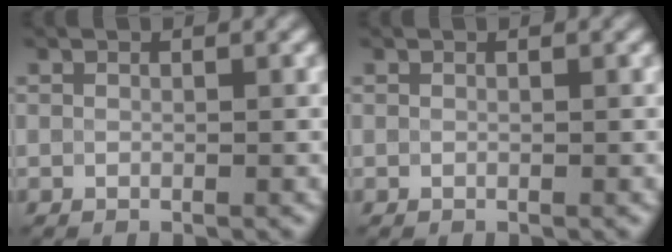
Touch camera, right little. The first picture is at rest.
{"total": 0.0}